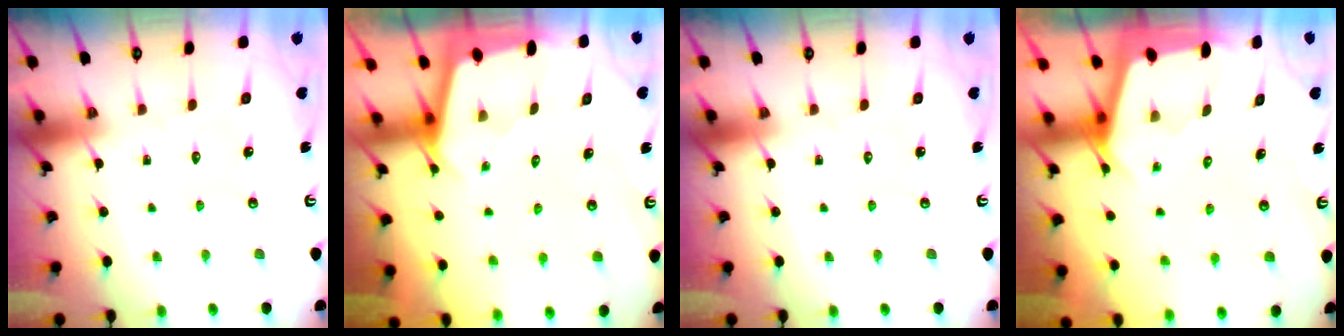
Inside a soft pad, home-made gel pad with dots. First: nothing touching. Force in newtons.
{"total": 2.0, "press": 2.0, "slide": 0.2}
{"total": 0.0}
{"total": 2.6, "press": 2.5, "slide": 0.3}